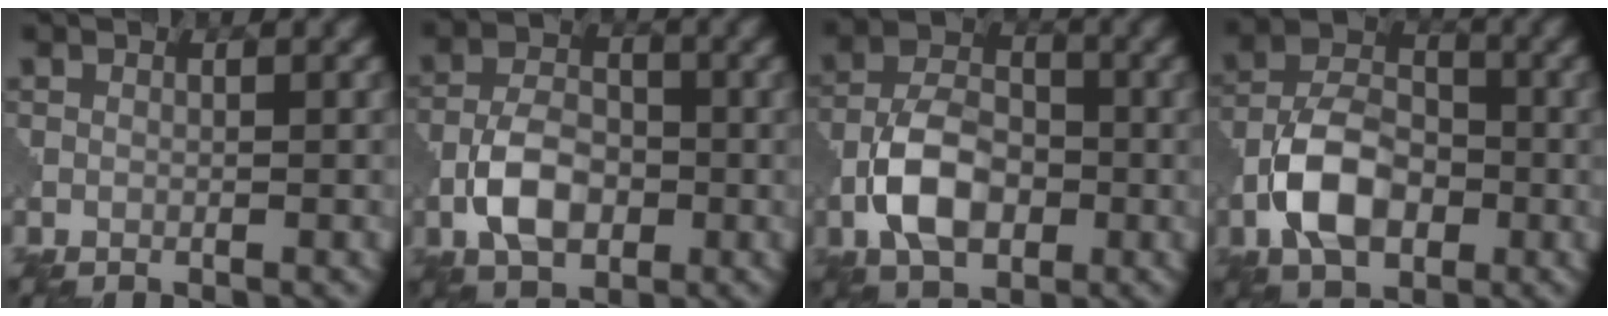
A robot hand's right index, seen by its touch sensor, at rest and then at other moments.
{"total": 5.3, "force": [-1.5, 3.6, 3.6], "torque": [-0.068, 0.004, -0.028]}
{"total": 6.6, "force": [-1.9, 4.4, 4.6], "torque": [-0.090, 0.006, -0.036]}
{"total": 7.5, "force": [-2.3, 5.1, 5.0], "torque": [-0.101, 0.006, -0.046]}